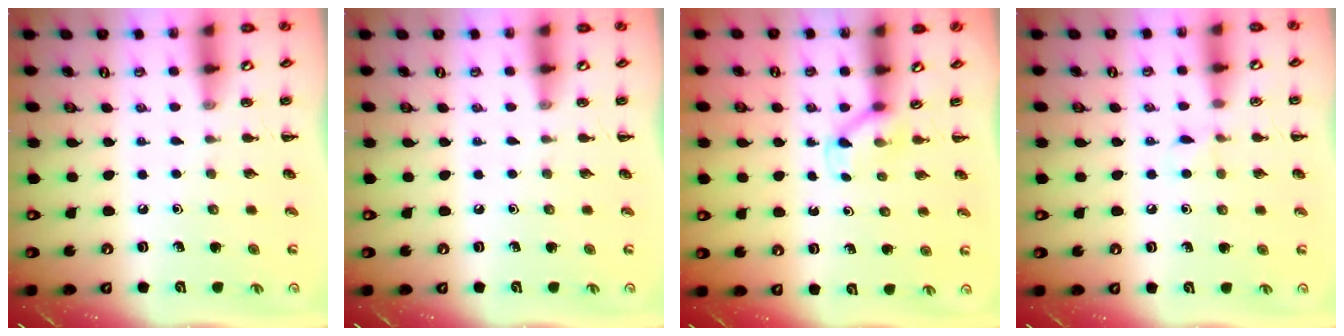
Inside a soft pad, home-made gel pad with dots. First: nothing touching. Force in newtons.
{"total": 0.0}
{"total": 3.1, "press": 2.9, "slide": 1.0}
{"total": 5.0, "press": 4.7, "slide": 1.7}